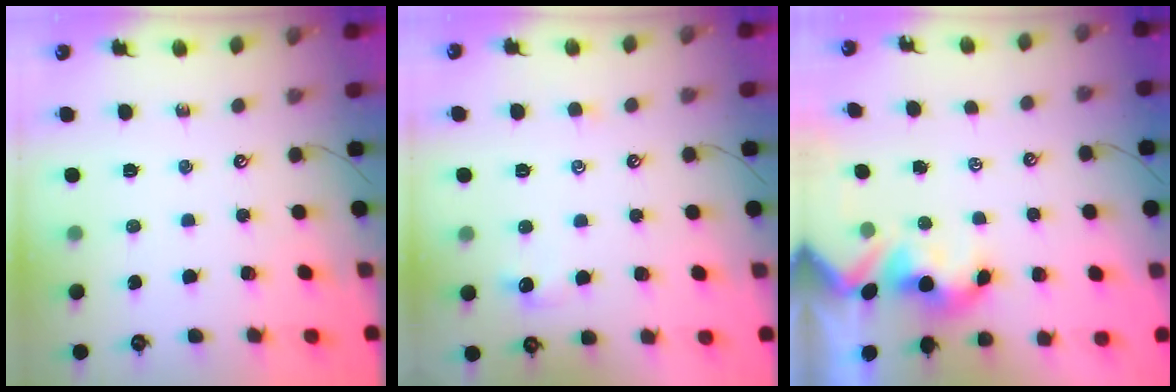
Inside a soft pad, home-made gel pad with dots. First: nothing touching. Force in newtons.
{"total": 0.6, "press": 0.1, "slide": 0.6}
{"total": 1.8, "press": 1.7, "slide": 0.7}